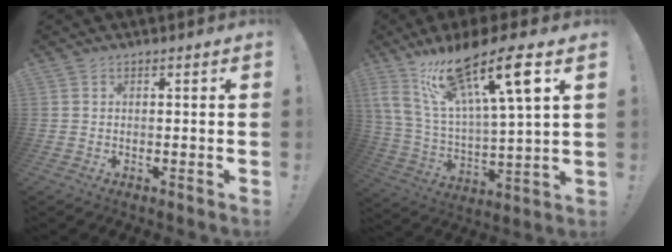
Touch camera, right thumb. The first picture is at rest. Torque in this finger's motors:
{"motor_torque": [2.09, 2.92, 0.36, 0.37, 0.24]}